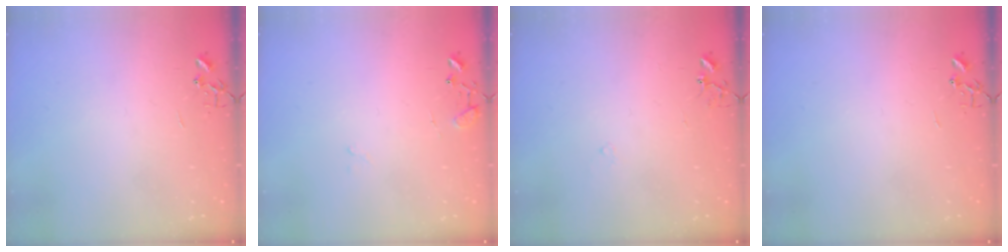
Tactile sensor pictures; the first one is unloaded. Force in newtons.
{"total": 9.3, "press": 9.3, "slide": 0.7}
{"total": 6.8, "press": 6.8, "slide": 0.5}
{"total": 0.0}